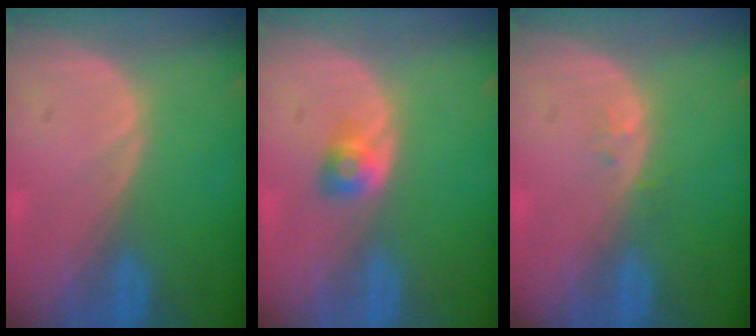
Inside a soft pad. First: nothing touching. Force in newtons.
{"total": 2.7, "press": 2.4, "slide": 1.2}
{"total": 0.9, "press": 0.9, "slide": 0.2}